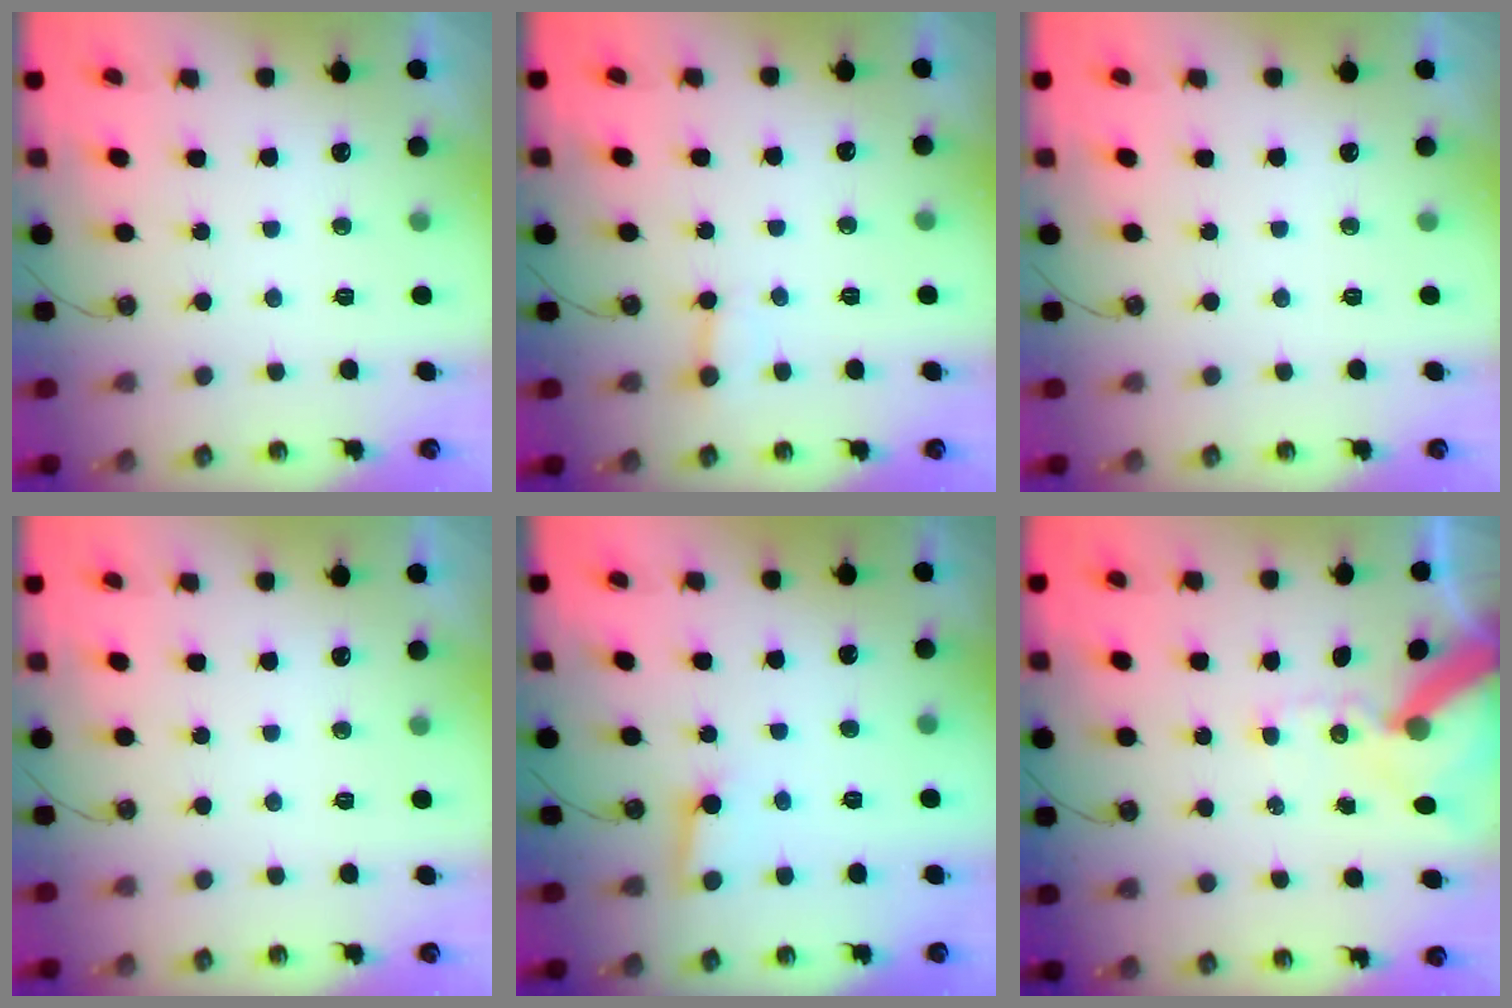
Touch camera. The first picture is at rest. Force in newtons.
{"total": 2.4, "press": 2.4, "slide": 0.1}
{"total": 0.0}
{"total": 0.0}
{"total": 3.8, "press": 3.7, "slide": 0.4}
{"total": 12.6, "press": 12.5, "slide": 1.8}